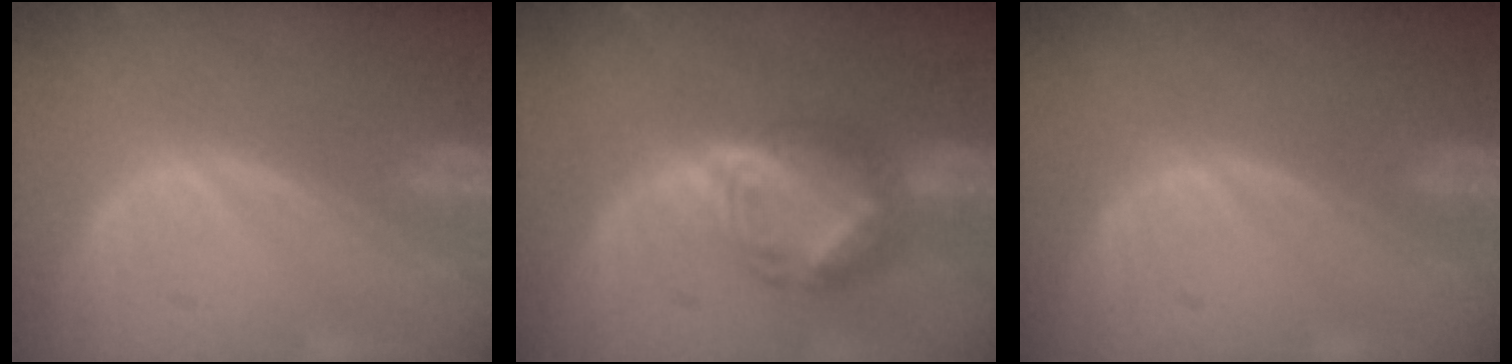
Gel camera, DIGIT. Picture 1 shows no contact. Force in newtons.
{"total": 7.5, "press": 6.6, "slide": 3.4}
{"total": 0.0}